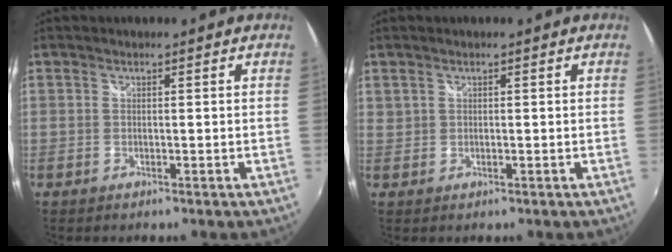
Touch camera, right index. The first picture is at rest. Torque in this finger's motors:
{"motor_torque": [0.24, 0.72, 0.02, 0.03]}